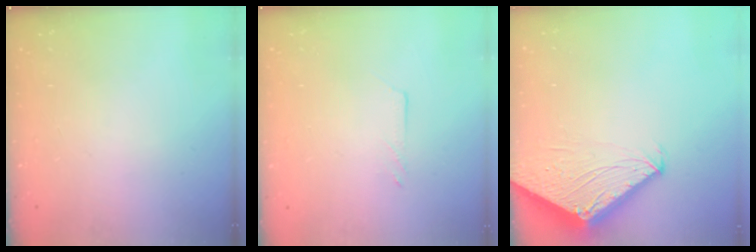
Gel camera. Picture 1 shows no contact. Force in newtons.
{"total": 2.2, "press": 2.2, "slide": 0.2}
{"total": 3.5, "press": 3.5, "slide": 0.3}